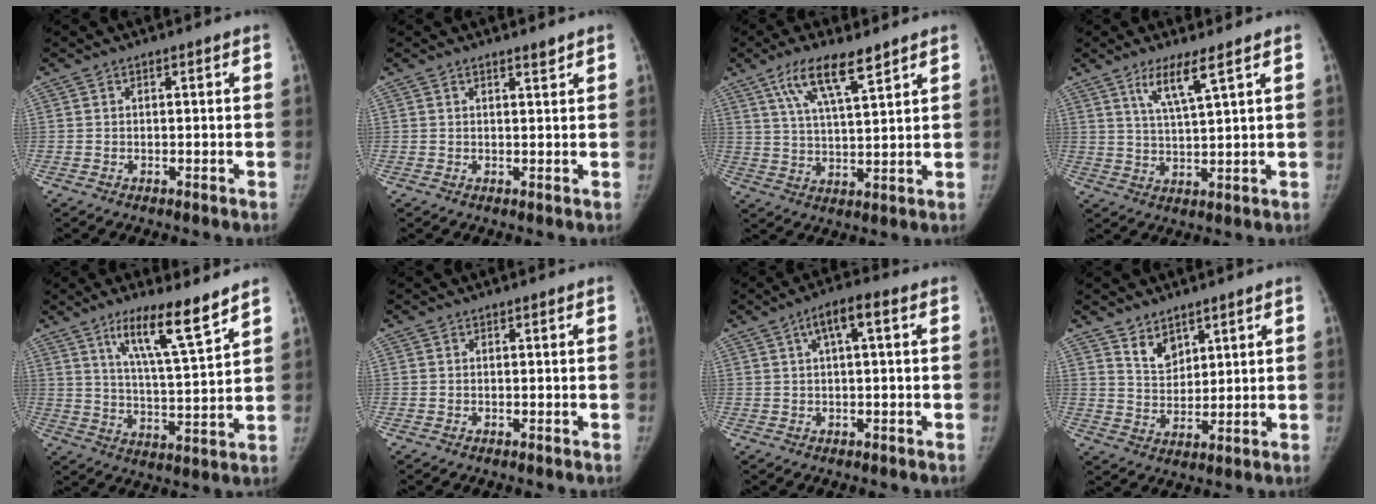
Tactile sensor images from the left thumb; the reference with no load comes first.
{"total": 1.2, "force": [1.0, 0.0, 0.6], "torque": [-0.005, -0.010, 0.017]}
{"total": 9.9, "force": [6.2, 2.2, 7.4], "torque": [-0.133, -0.024, 0.120]}
{"total": 6.4, "force": [3.9, 0.4, 5.1], "torque": [-0.102, -0.029, 0.080]}
{"total": 12.2, "force": [8.3, 1.3, 8.9], "torque": [-0.145, -0.054, 0.146]}
{"total": 0.0}
{"total": 5.1, "force": [1.5, 1.4, 4.7], "torque": [-0.087, 0.020, 0.022]}
{"total": 5.2, "force": [3.6, 3.0, 2.1], "torque": [-0.014, -0.032, 0.073]}